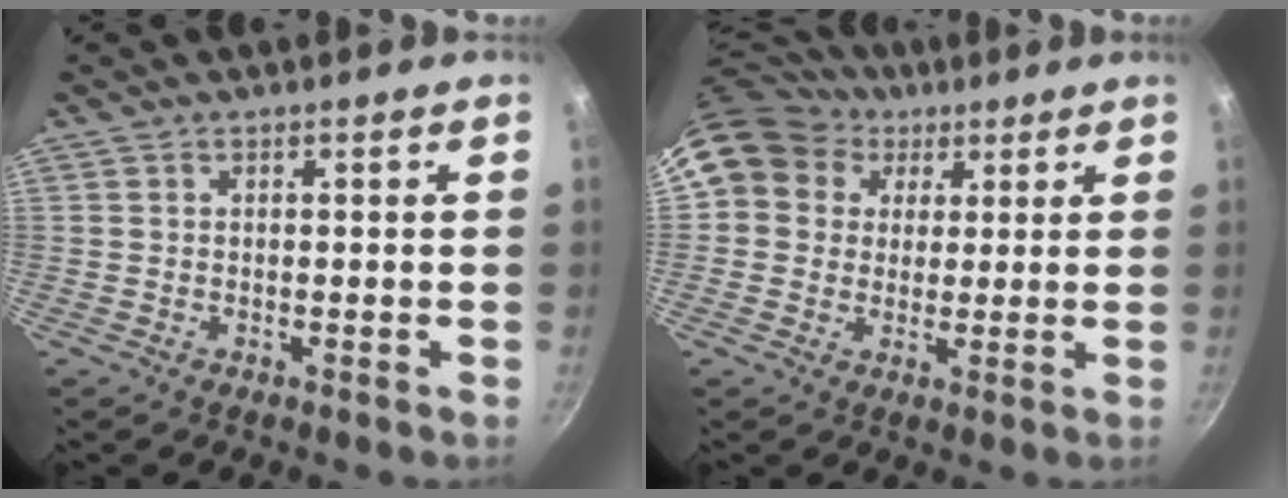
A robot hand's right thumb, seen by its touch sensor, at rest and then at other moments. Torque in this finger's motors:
{"motor_torque": [-0.56, 1.44, 0.13, -0.06, 0.34]}